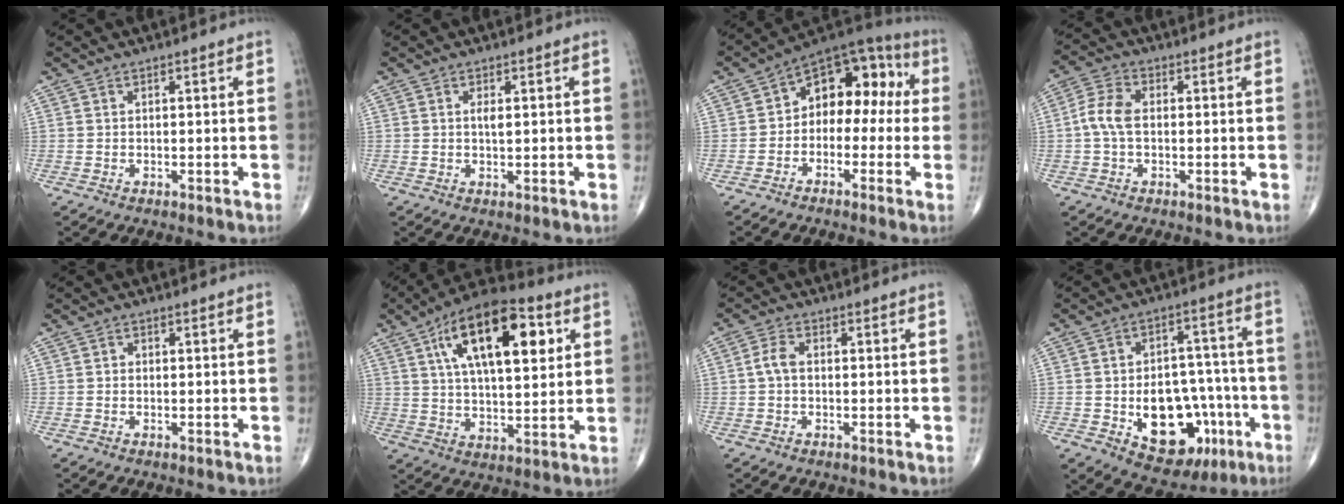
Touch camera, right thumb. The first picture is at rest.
{"total": 1.8, "force": [0.4, 0.6, 1.7], "torque": [-0.029, -0.002, 0.007]}
{"total": 13.2, "force": [0.1, 8.7, 9.9], "torque": [-0.088, 0.053, -0.019]}
{"total": 5.7, "force": [-0.2, 3.5, 4.5], "torque": [-0.100, 0.016, -0.013]}
{"total": 0.6, "force": [-0.1, 0.5, 0.2], "torque": [0.000, 0.001, -0.003]}
{"total": 20.6, "force": [7.4, 9.1, 16.9], "torque": [-0.253, -0.007, 0.116]}
{"total": 3.1, "force": [-0.1, 2.0, 2.4], "torque": [-0.048, 0.007, -0.007]}
{"total": 15.9, "force": [-4.8, 10.9, 10.5], "torque": [-0.110, 0.038, -0.055]}